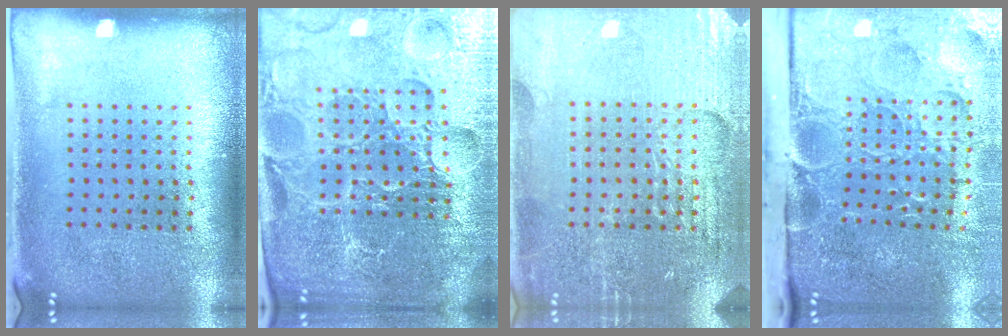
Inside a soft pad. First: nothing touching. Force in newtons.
{"total": 6.2, "press": 5.6, "slide": 2.8}
{"total": 4.0, "press": 3.9, "slide": 1.0}
{"total": 5.3, "press": 4.0, "slide": 3.4}